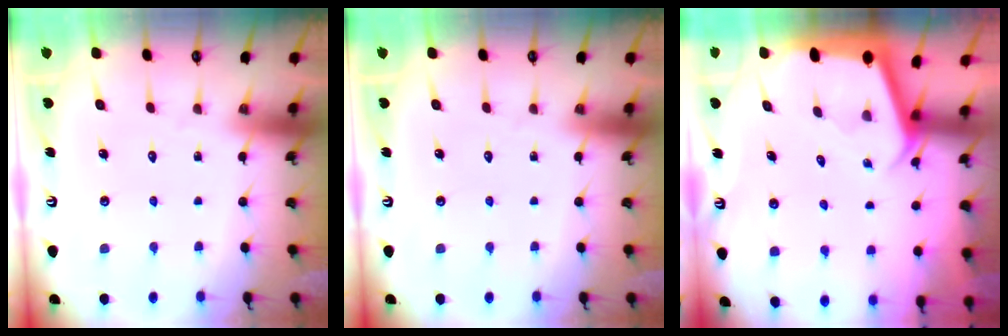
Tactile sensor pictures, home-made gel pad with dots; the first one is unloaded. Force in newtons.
{"total": 0.0}
{"total": 2.3, "press": 2.3, "slide": 0.4}